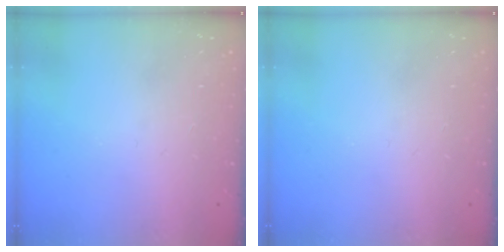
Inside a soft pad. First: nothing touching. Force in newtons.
{"total": 0.0}